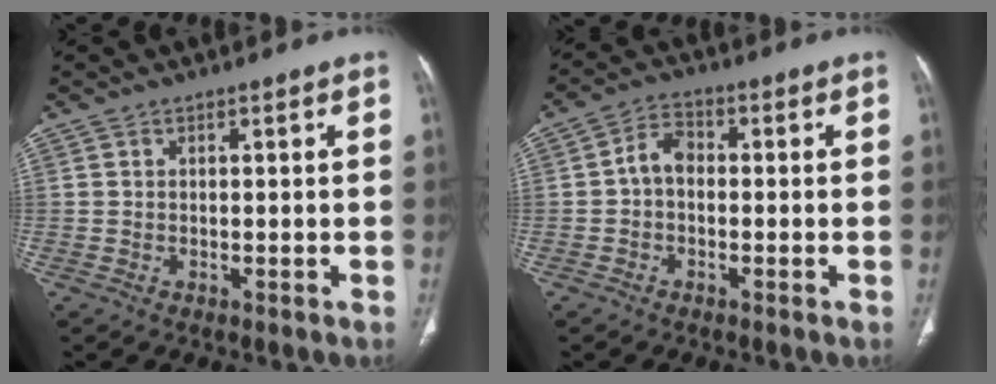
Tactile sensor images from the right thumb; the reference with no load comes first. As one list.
[{"total": 4.5, "force": [-0.5, 3.2, 3.2], "torque": [-0.047, 0.017, -0.020]}]